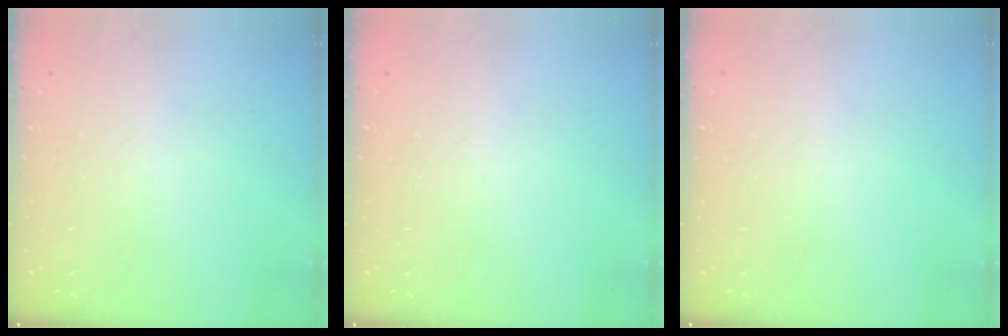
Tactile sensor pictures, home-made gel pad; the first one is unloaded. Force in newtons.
{"total": 0.0}
{"total": 0.0}